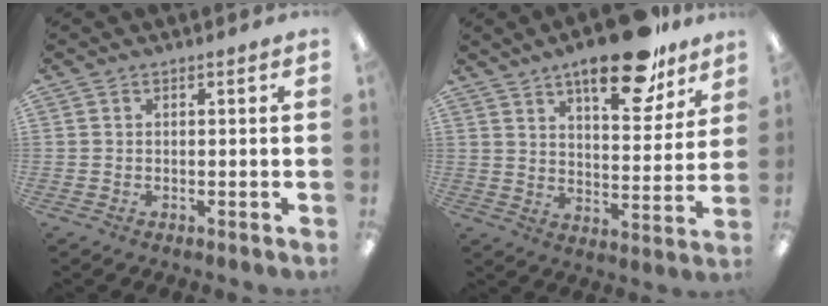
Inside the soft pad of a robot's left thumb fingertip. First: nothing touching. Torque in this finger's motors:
{"motor_torque": [0.33, 0.48, 1.15, -1.63, 0.10]}